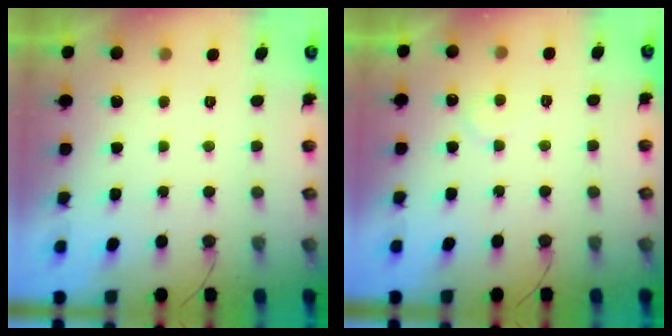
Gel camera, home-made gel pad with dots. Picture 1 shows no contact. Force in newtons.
{"total": 5.8, "press": 5.8, "slide": 0.5}